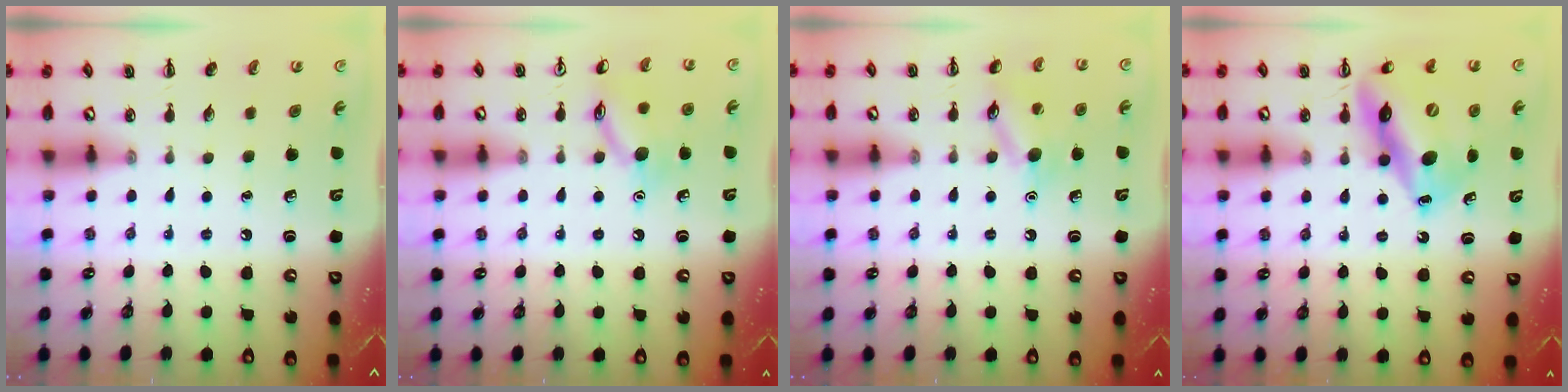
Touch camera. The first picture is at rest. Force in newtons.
{"total": 11.3, "press": 11.3, "slide": 0.6}
{"total": 10.5, "press": 10.4, "slide": 1.4}
{"total": 15.5, "press": 14.7, "slide": 4.8}